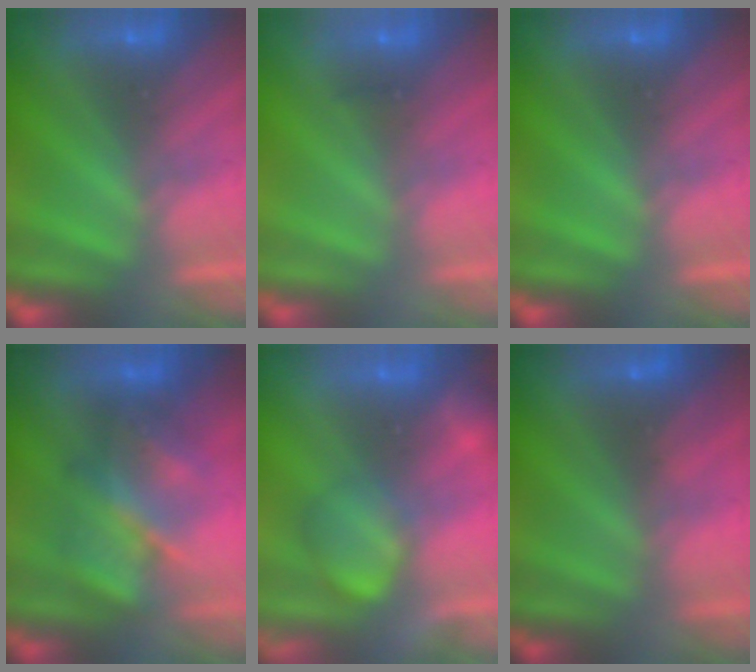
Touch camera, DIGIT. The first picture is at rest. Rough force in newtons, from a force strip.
{"total": 2.4}
{"total": 0.0}
{"total": 4.6}
{"total": 2.4}
{"total": 3.8}